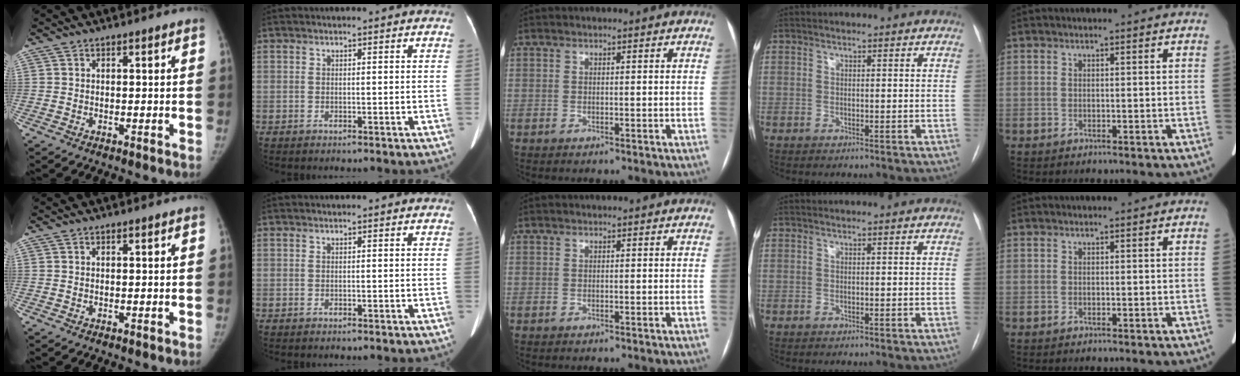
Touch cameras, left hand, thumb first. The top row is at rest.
{}